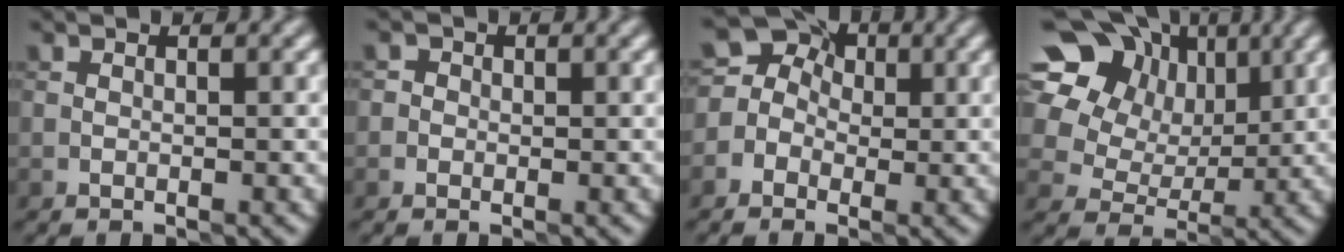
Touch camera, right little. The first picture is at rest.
{"total": 1.8, "force": [0.5, 1.6, 0.6], "torque": [0.010, 0.008, -0.012]}
{"total": 7.7, "force": [1.9, 6.6, 3.3], "torque": [-0.060, 0.055, -0.021]}
{"total": 16.5, "force": [6.3, 13.1, 7.8], "torque": [-0.185, 0.038, 0.113]}